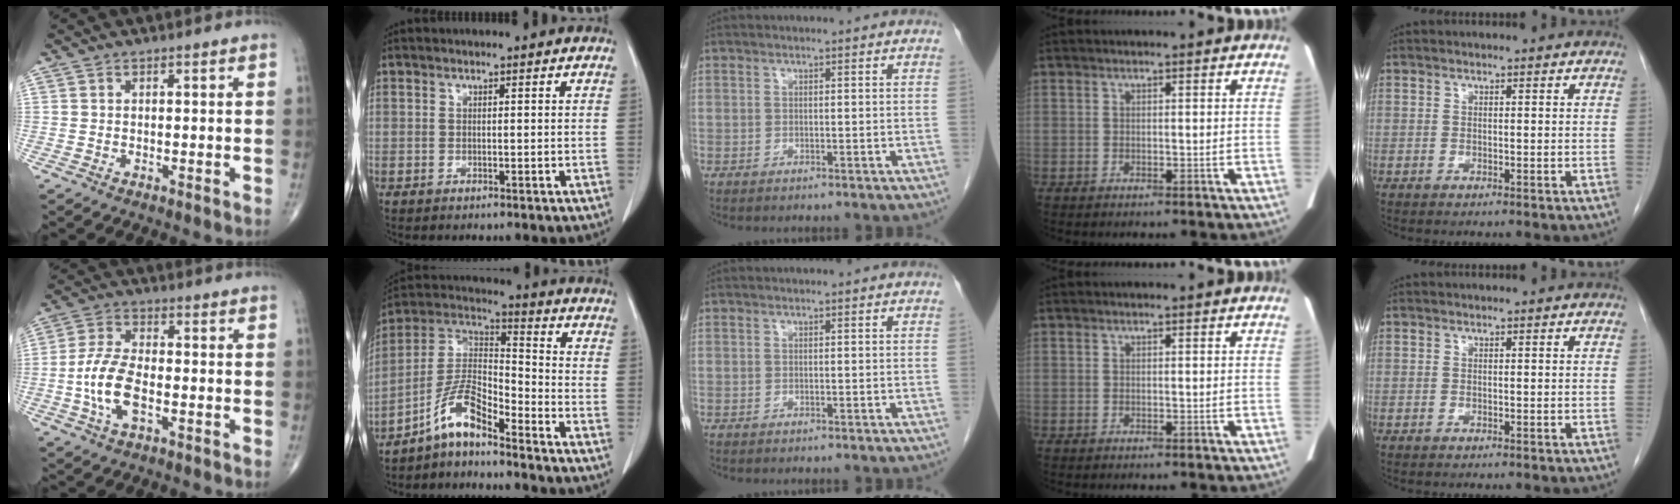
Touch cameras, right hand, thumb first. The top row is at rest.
{"thumb": {"total": 9.6, "force": [-2.3, 4.6, 8.1], "torque": [-0.171, 0.015, -0.048]}, "index": {"total": 8.2, "force": [-6.2, 1.8, 5.1], "torque": [-0.110, 0.018, -0.125]}}